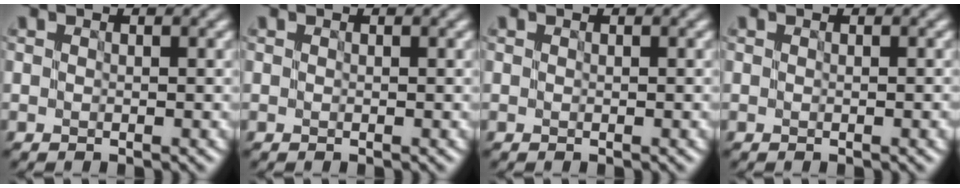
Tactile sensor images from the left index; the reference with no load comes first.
{"total": 0.0}
{"total": 0.0}
{"total": 1.2, "force": [-0.3, 0.6, 1.1], "torque": [-0.010, -0.002, -0.002]}